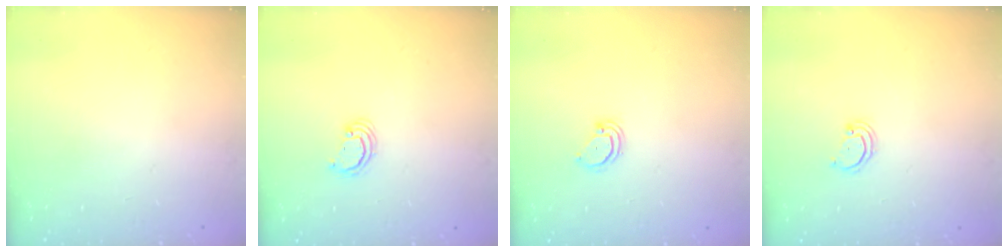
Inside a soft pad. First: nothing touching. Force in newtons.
{"total": 2.4, "press": 2.4, "slide": 0.3}
{"total": 3.0, "press": 3.0, "slide": 0.2}
{"total": 2.4, "press": 2.4, "slide": 0.2}